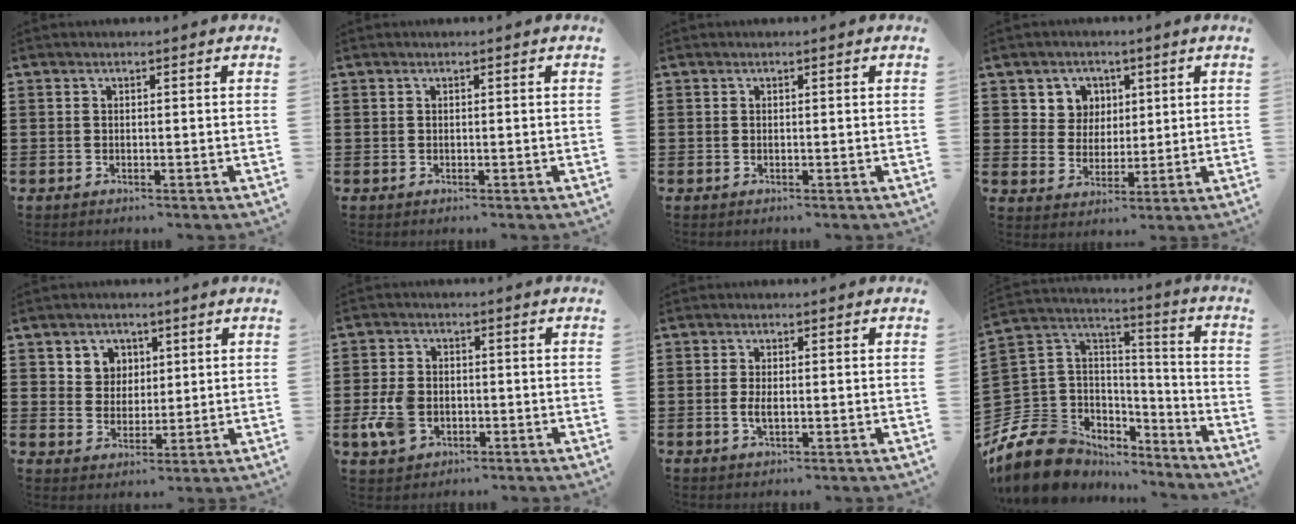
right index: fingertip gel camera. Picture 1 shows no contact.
{"total": 0.0}
{"total": 0.0}
{"total": 5.1, "force": [2.1, 4.6, 0.7], "torque": [-0.033, 0.011, 0.036]}
{"total": 4.4, "force": [2.0, 3.8, 0.6], "torque": [-0.025, 0.008, 0.035]}
{"total": 6.0, "force": [-1.7, 4.2, 4.0], "torque": [-0.113, -0.005, -0.038]}
{"total": 2.2, "force": [-0.3, 0.9, 2.0], "torque": [-0.046, -0.003, -0.007]}
{"total": 12.0, "force": [-7.6, 8.6, 3.3], "torque": [-0.117, 0.012, -0.145]}